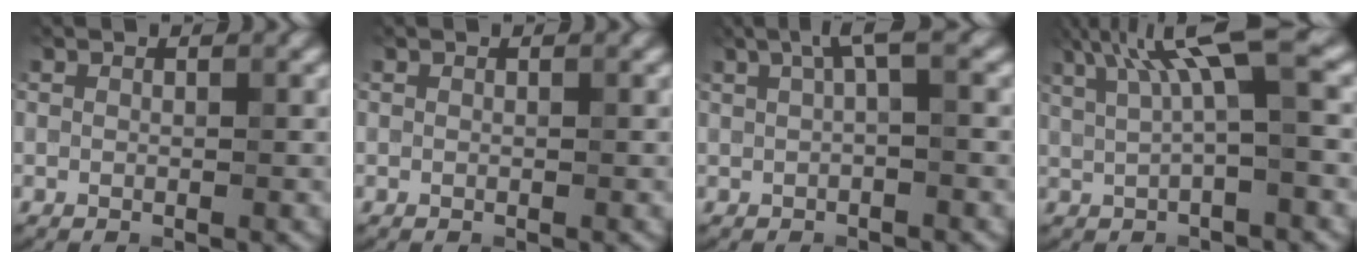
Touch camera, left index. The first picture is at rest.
{"total": 0.0}
{"total": 3.0, "force": [0.9, 0.4, 2.8], "torque": [-0.048, 0.011, 0.016]}
{"total": 7.3, "force": [2.9, 1.4, 6.6], "torque": [-0.112, 0.022, 0.052]}